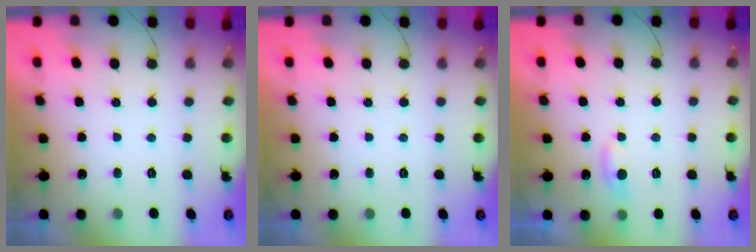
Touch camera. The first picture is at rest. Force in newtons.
{"total": 0.0}
{"total": 4.6, "press": 4.5, "slide": 0.6}